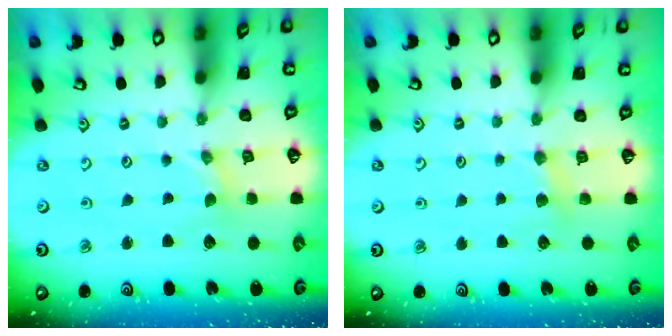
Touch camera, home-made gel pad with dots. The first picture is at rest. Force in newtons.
{"total": 4.5, "press": 4.4, "slide": 0.8}